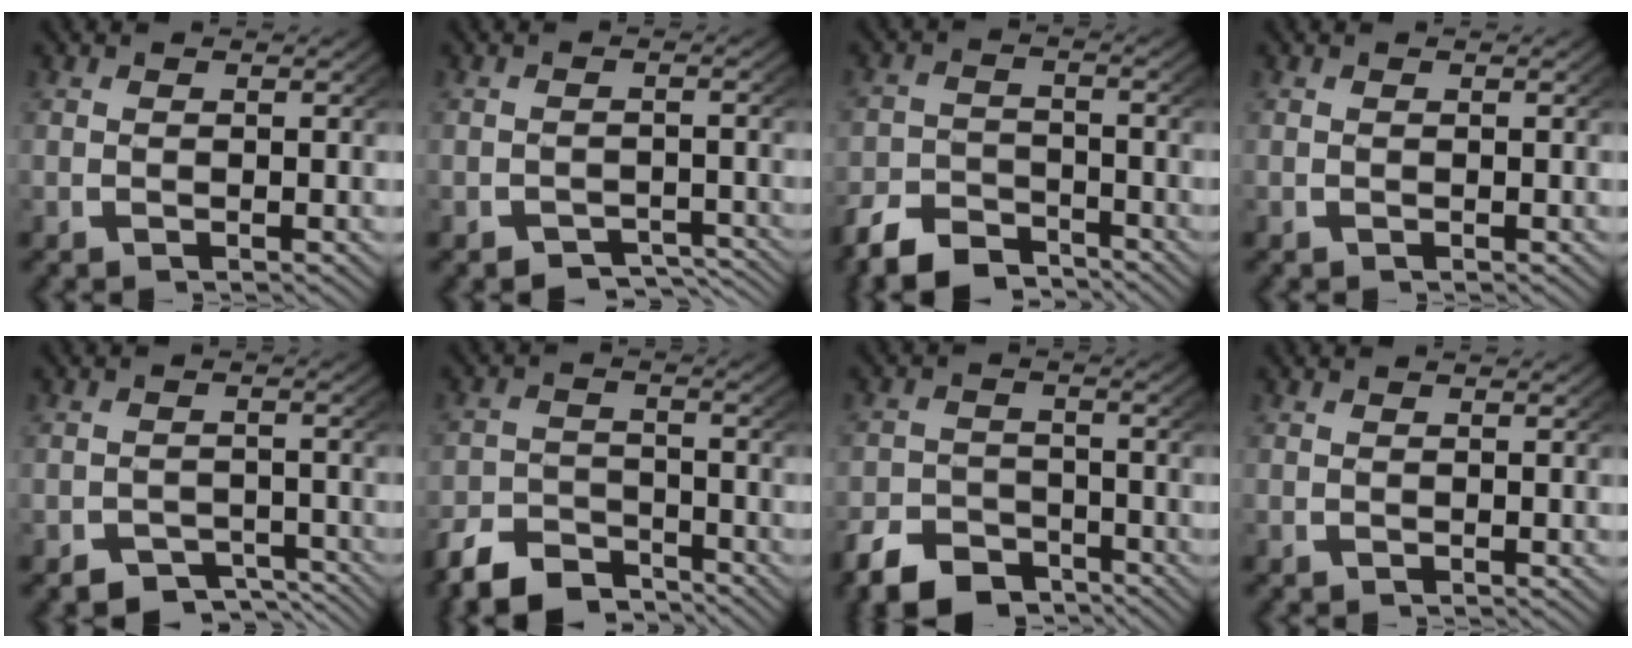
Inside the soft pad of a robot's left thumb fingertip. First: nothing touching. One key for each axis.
{"total": 3.6, "fx": -2.8, "fy": 1.6, "fz": 1.4, "tx": -0.012, "ty": -0.012, "tz": -0.045}
{"total": 5.7, "fx": -4.8, "fy": 2.5, "fz": 1.7, "tx": -0.027, "ty": -0.015, "tz": -0.086}
{"total": 0.0}
{"total": 4.3, "fx": -3.1, "fy": 2.4, "fz": 1.8, "tx": -0.020, "ty": -0.020, "tz": -0.053}
{"total": 6.2, "fx": -5.2, "fy": 2.9, "fz": 2.0, "tx": -0.032, "ty": -0.017, "tz": -0.092}
{"total": 7.1, "fx": -5.2, "fy": 4.4, "fz": 2.1, "tx": -0.030, "ty": -0.026, "tz": -0.088}
{"total": 0.0}